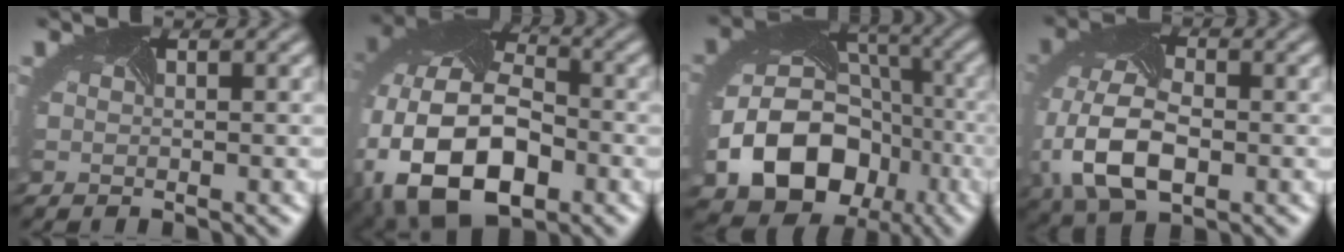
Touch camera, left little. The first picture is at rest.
{"total": 16.7, "force": [-5.5, 11.1, 11.1], "torque": [-0.230, -0.032, -0.083]}
{"total": 14.3, "force": [-5.2, 11.1, 7.4], "torque": [-0.132, -0.037, -0.084]}
{"total": 8.6, "force": [-2.2, 5.3, 6.4], "torque": [-0.157, -0.016, -0.045]}